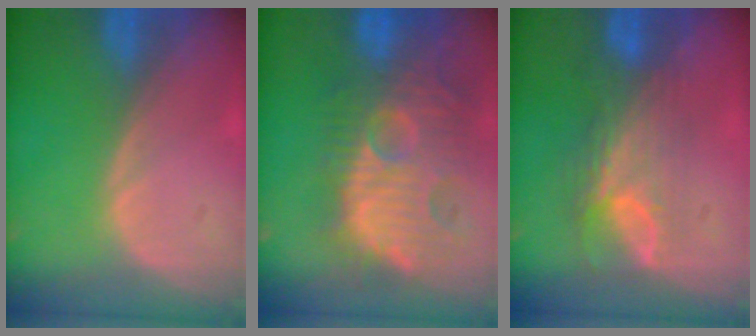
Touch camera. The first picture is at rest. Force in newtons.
{"total": 13.4, "press": 12.4, "slide": 5.0}
{"total": 7.9, "press": 6.6, "slide": 4.2}